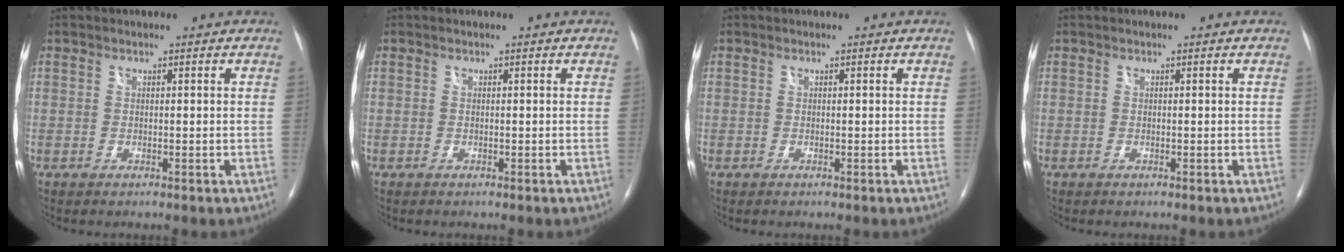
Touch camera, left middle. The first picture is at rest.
{"total": 0.0}
{"total": 0.0}
{"total": 0.0}